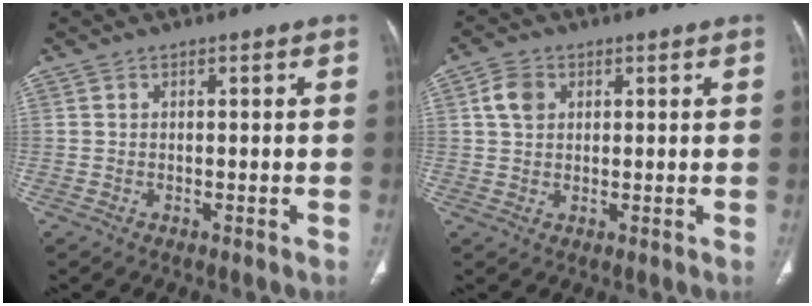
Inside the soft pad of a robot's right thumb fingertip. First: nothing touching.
{"total": 4.2, "force": [1.3, 3.2, 2.3], "torque": [-0.038, 0.003, 0.023]}